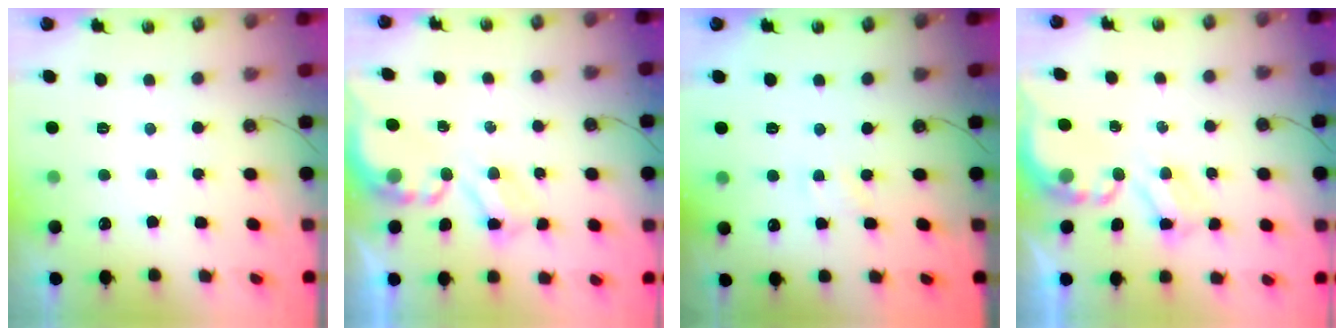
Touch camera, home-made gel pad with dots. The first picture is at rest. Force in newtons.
{"total": 3.9, "press": 3.9, "slide": 0.2}
{"total": 2.4, "press": 2.4, "slide": 0.3}
{"total": 3.9, "press": 3.9, "slide": 0.2}